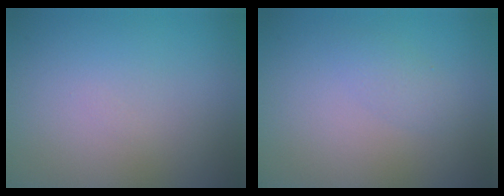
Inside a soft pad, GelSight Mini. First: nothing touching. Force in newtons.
{"total": 1.2, "press": 1.2, "slide": 0.0}